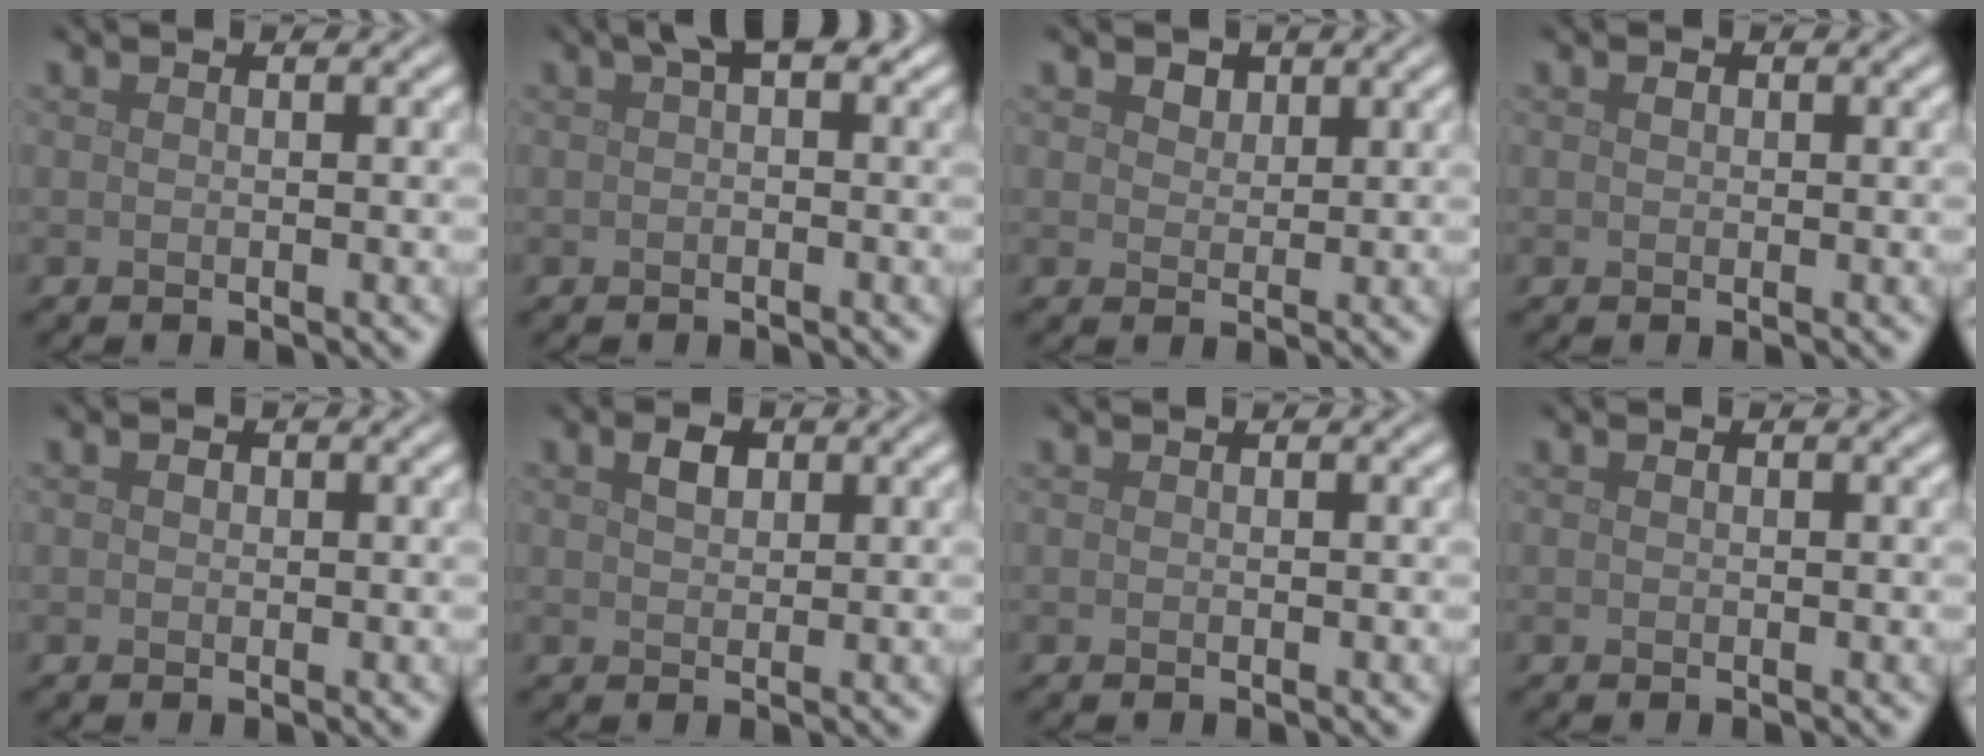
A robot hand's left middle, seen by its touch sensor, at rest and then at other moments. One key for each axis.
{"total": 2.1, "fx": 0.8, "fy": 0.9, "fz": 1.7, "tx": -0.017, "ty": 0.008, "tz": 0.011}
{"total": 1.7, "fx": 1.2, "fy": 1.1, "fz": 0.6, "tx": -0.013, "ty": -0.006, "tz": 0.019}
{"total": 0.6, "fx": 0.2, "fy": 0.4, "fz": 0.3, "tx": -0.005, "ty": -0.001, "tz": 0.001}
{"total": 0.6, "fx": 0.1, "fy": 0.5, "fz": 0.3, "tx": -0.004, "ty": -0.002, "tz": 0.000}
{"total": 1.7, "fx": 0.8, "fy": 1.0, "fz": 1.1, "tx": -0.021, "ty": 0.004, "tz": 0.014}
{"total": 0.0}
{"total": 0.0}